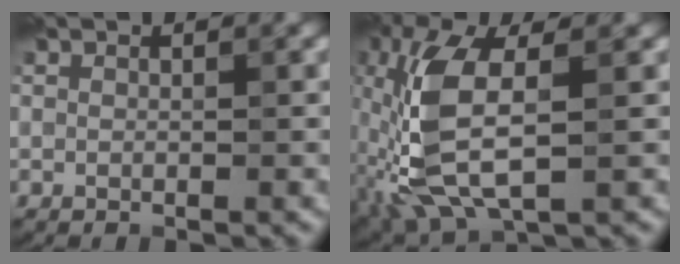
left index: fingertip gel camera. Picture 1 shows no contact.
{"total": 8.6, "force": [-1.4, 3.7, 7.7], "torque": [-0.192, 0.005, -0.033]}